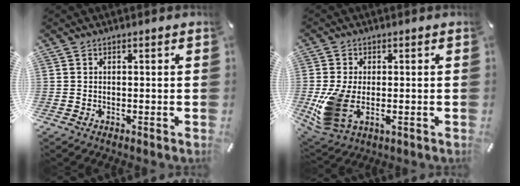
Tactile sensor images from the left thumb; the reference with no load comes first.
{"total": 9.9, "force": [-1.2, 6.0, 7.8], "torque": [-0.171, -0.013, -0.015]}